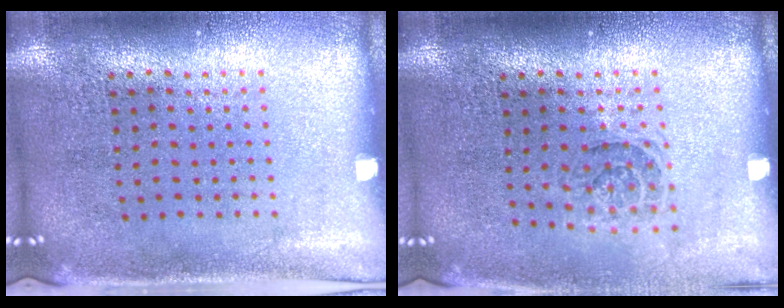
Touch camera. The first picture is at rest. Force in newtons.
{"total": 1.1, "press": 1.1, "slide": 0.4}